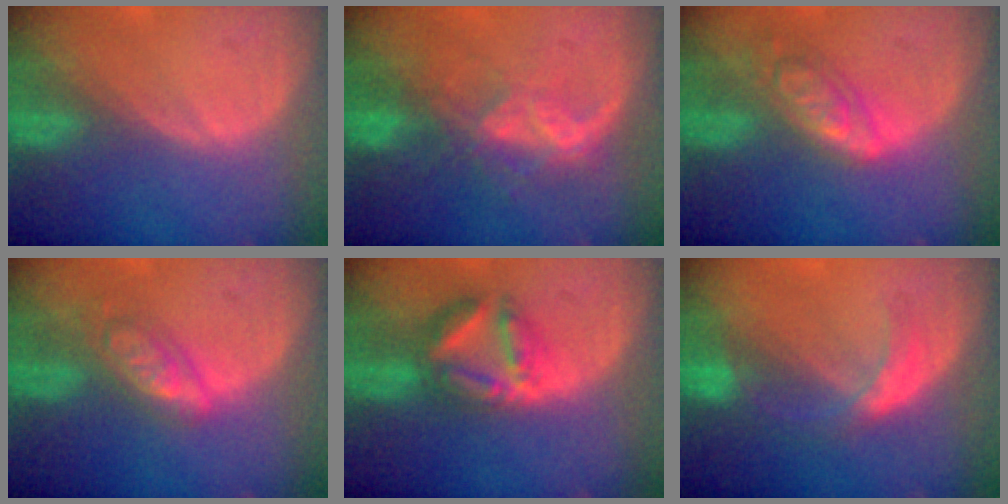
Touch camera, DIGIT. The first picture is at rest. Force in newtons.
{"total": 6.6, "press": 5.8, "slide": 3.1}
{"total": 6.4, "press": 5.7, "slide": 3.0}
{"total": 4.9, "press": 4.9, "slide": 0.1}
{"total": 6.4, "press": 6.4, "slide": 0.3}
{"total": 5.5, "press": 4.8, "slide": 2.8}